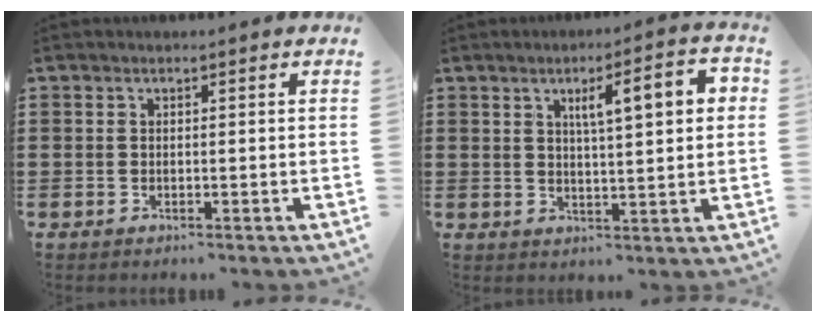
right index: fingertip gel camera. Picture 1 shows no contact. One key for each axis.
{"total": 6.9, "fx": 2.1, "fy": 1.7, "fz": 6.3, "tx": -0.103, "ty": -0.003, "tz": 0.024}